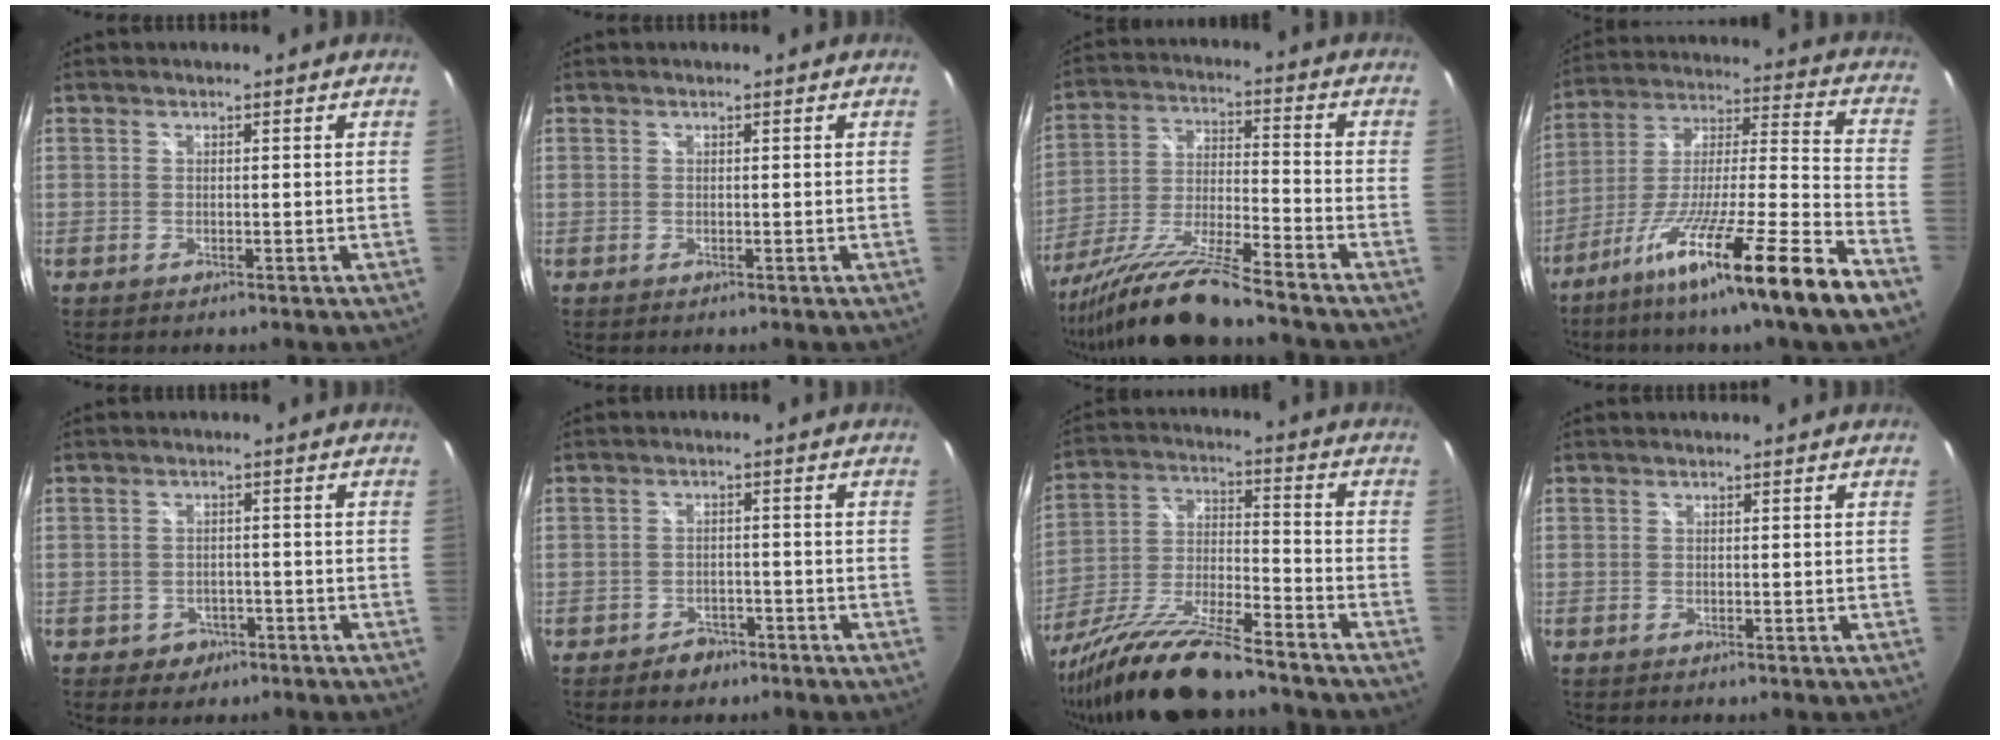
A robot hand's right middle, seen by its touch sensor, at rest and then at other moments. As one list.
[{"total": 0.0}, {"total": 15.8, "force": [-13.4, -0.7, 8.3], "torque": [-0.169, -0.029, -0.249]}, {"total": 21.9, "force": [-14.9, -1.7, 15.9], "torque": [-0.255, -0.041, -0.247]}, {"total": 3.7, "force": [-2.0, 3.1, 0.7], "torque": [-0.024, 0.004, -0.024]}, {"total": 4.1, "force": [-3.0, 2.6, 0.8], "torque": [-0.026, 0.005, -0.041]}, {"total": 18.2, "force": [-14.7, 2.5, 10.4], "torque": [-0.218, -0.036, -0.262]}, {"total": 0.0}]